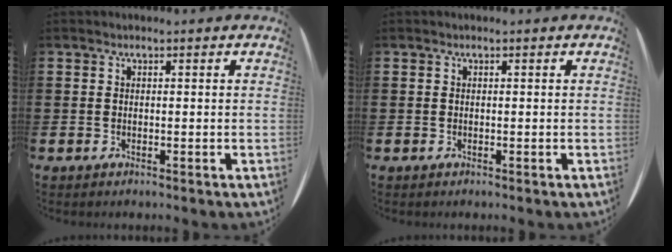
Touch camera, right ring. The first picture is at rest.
{"total": 0.0}